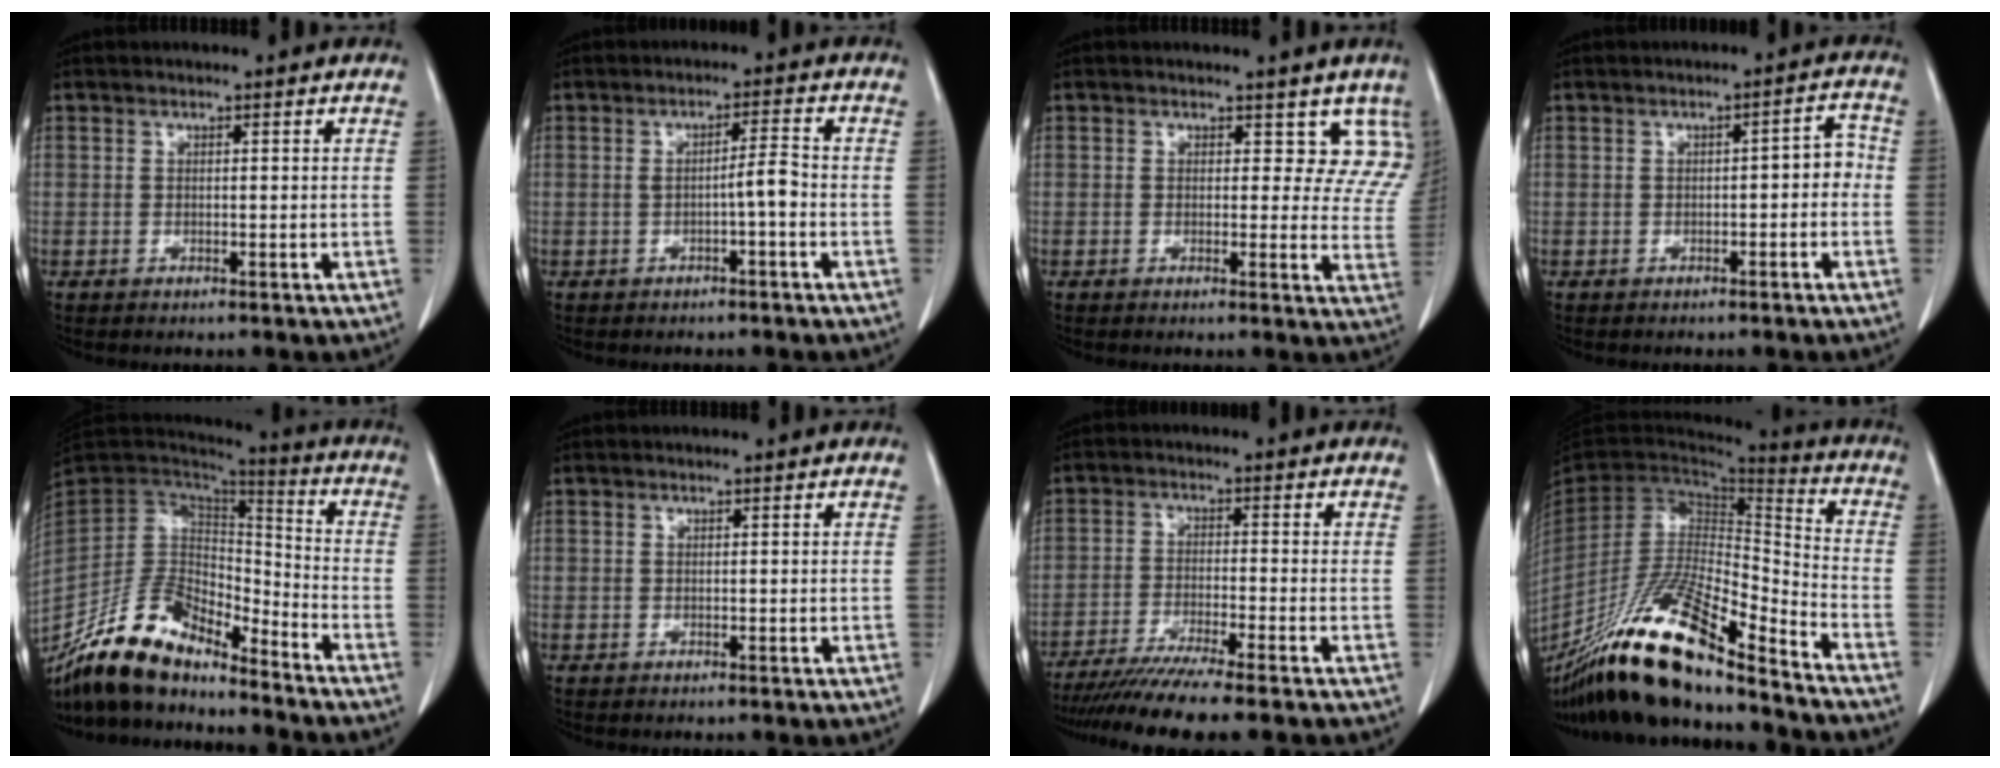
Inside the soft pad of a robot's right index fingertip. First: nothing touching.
{"total": 3.0, "force": [-0.8, 0.1, 2.9], "torque": [-0.042, 0.005, -0.013]}
{"total": 6.9, "force": [5.2, 3.9, 2.1], "torque": [0.012, -0.009, 0.034]}
{"total": 3.5, "force": [-0.7, 1.3, 3.2], "torque": [-0.038, 0.021, -0.008]}
{"total": 17.9, "force": [-14.7, 5.9, 8.5], "torque": [-0.160, 0.018, -0.270]}
{"total": 0.0}
{"total": 11.1, "force": [-9.3, -1.0, 5.9], "torque": [-0.075, -0.033, -0.149]}
{"total": 24.4, "force": [-18.6, 3.3, 15.5], "torque": [-0.290, -0.027, -0.336]}